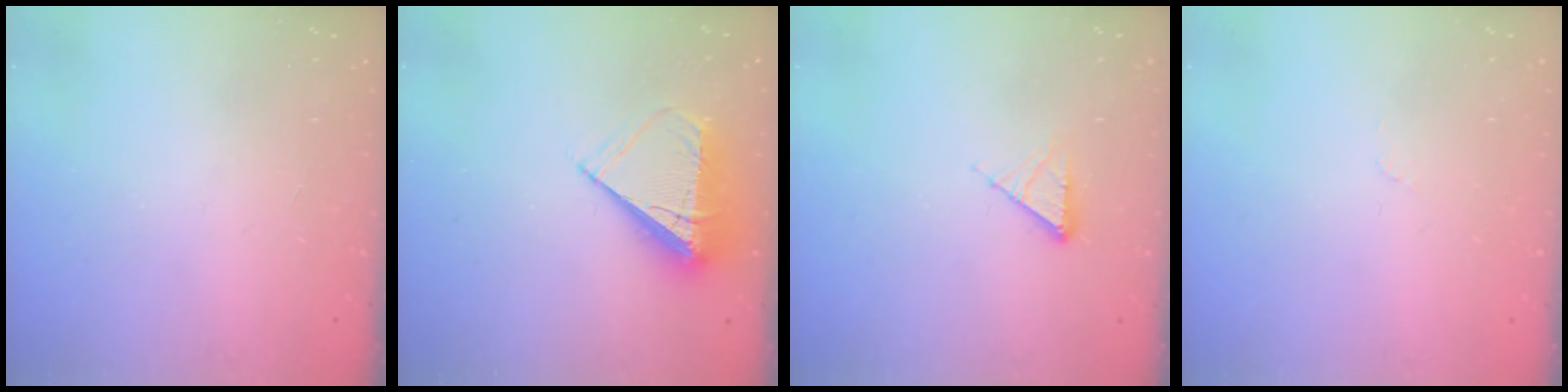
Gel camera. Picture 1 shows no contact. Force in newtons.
{"total": 8.5, "press": 8.4, "slide": 1.5}
{"total": 5.2, "press": 5.2, "slide": 0.8}
{"total": 2.5, "press": 2.4, "slide": 0.3}